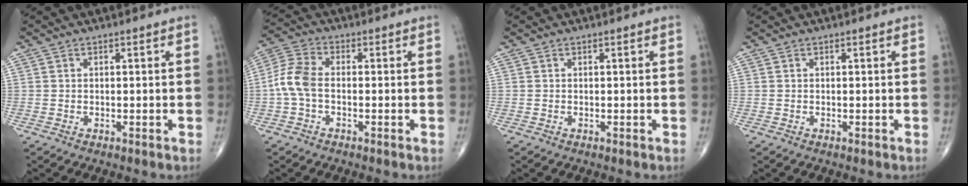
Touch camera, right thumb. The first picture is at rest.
{"total": 6.4, "force": [-1.1, 3.6, 5.2], "torque": [-0.119, 0.018, -0.031]}
{"total": 0.0}
{"total": 0.0}